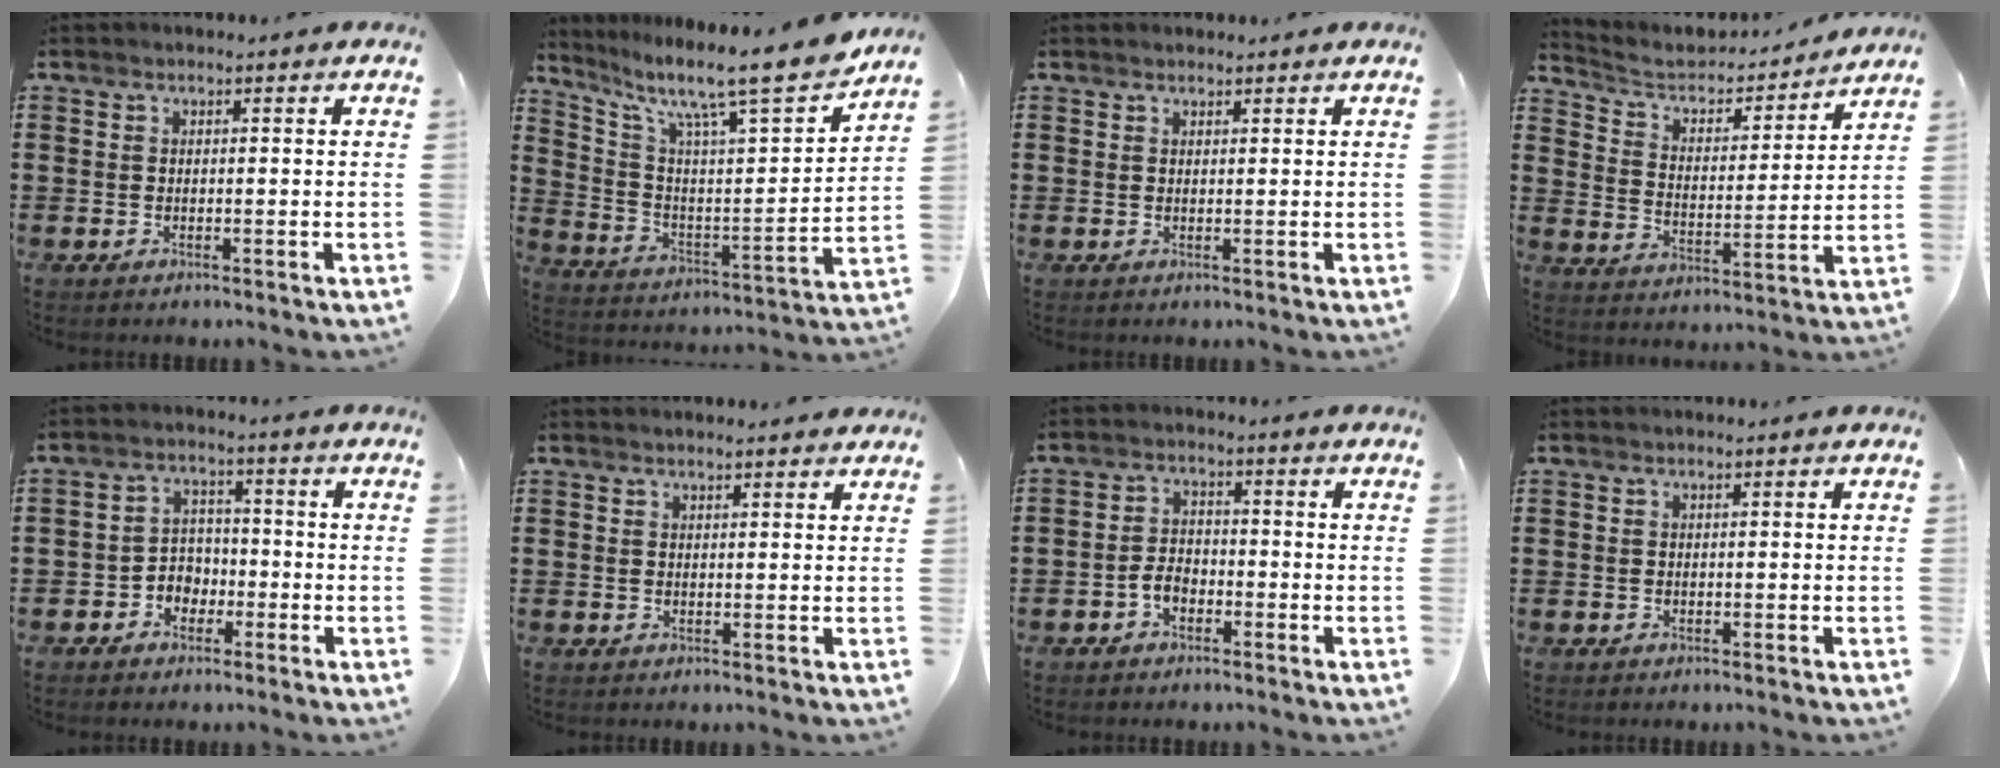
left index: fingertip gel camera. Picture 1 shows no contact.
{"total": 11.3, "force": [9.1, 1.4, 6.6], "torque": [-0.141, -0.071, 0.142]}
{"total": 0.8, "force": [0.8, 0.2, 0.0], "torque": [-0.003, 0.001, 0.016]}
{"total": 4.5, "force": [3.9, 1.6, 1.3], "torque": [-0.049, -0.029, 0.059]}
{"total": 3.7, "force": [-2.2, 2.8, 1.2], "torque": [-0.031, 0.009, -0.047]}
{"total": 1.4, "force": [1.4, 0.2, 0.2], "torque": [-0.007, 0.001, 0.026]}
{"total": 3.0, "force": [-1.6, 1.7, 1.9], "torque": [-0.052, 0.000, -0.036]}
{"total": 0.0}